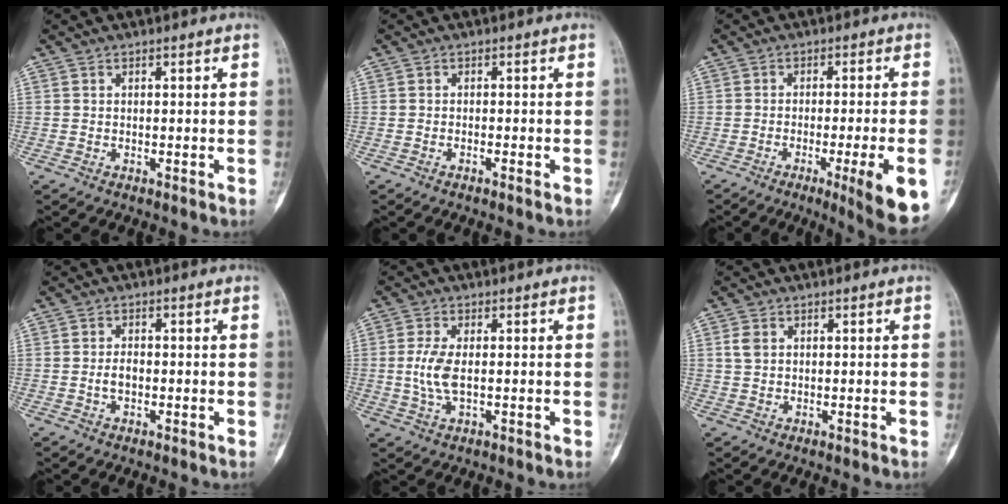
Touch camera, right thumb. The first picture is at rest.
{"total": 0.7, "force": [-0.5, 0.1, 0.6], "torque": [-0.015, 0.005, -0.009]}
{"total": 11.2, "force": [-4.7, 0.9, 10.2], "torque": [-0.134, -0.005, -0.063]}
{"total": 2.3, "force": [-0.5, 1.4, 1.7], "torque": [-0.032, 0.006, -0.012]}
{"total": 5.4, "force": [0.0, 2.3, 4.9], "torque": [-0.118, -0.004, 0.000]}
{"total": 2.3, "force": [0.7, 1.7, 1.5], "torque": [-0.030, 0.004, 0.016]}